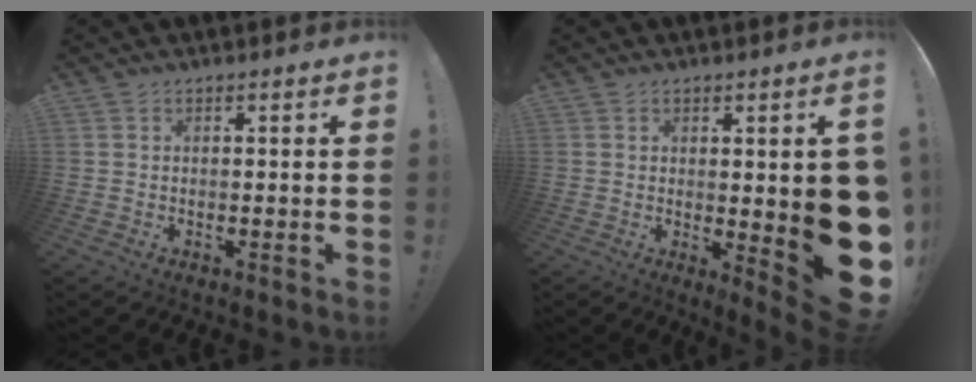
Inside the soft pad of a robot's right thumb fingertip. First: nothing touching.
{"total": 9.9, "force": [0.4, 1.9, 9.7], "torque": [-0.107, -0.035, 0.013]}